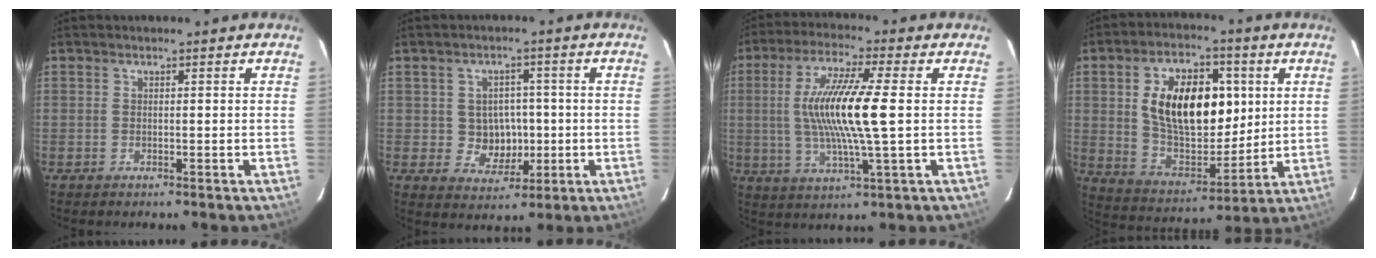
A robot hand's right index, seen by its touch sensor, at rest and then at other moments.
{"total": 6.2, "force": [-0.3, 5.9, 2.1], "torque": [-0.044, 0.012, 0.011]}
{"total": 14.2, "force": [0.7, 1.0, 14.1], "torque": [-0.270, -0.003, 0.012]}
{"total": 19.0, "force": [4.1, 11.0, 15.0], "torque": [-0.262, 0.013, 0.083]}